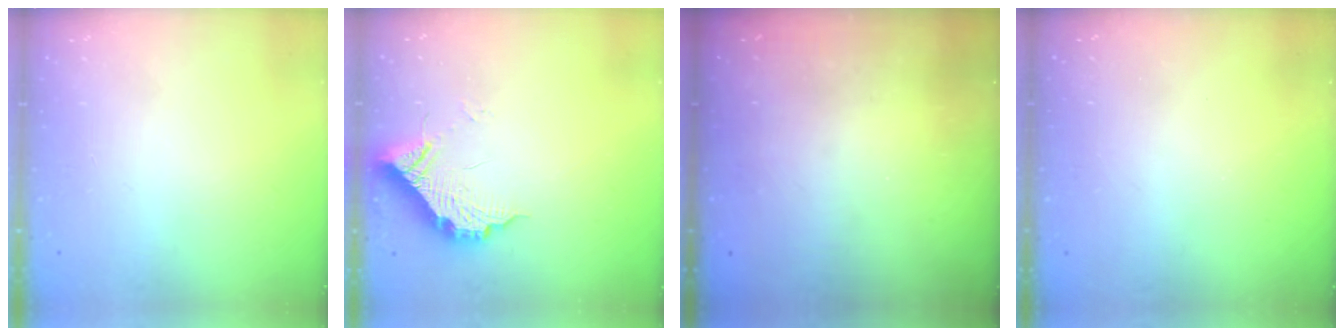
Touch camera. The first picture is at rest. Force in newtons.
{"total": 10.8, "press": 10.8, "slide": 0.3}
{"total": 3.2, "press": 3.0, "slide": 1.1}
{"total": 3.0, "press": 3.0, "slide": 0.3}